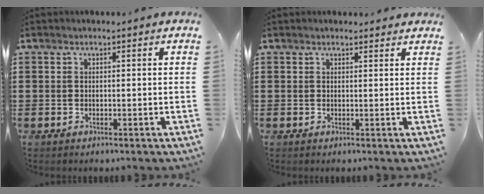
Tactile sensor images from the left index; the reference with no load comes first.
{"total": 1.2, "force": [1.1, 0.4, 0.1], "torque": [-0.003, 0.003, 0.023]}